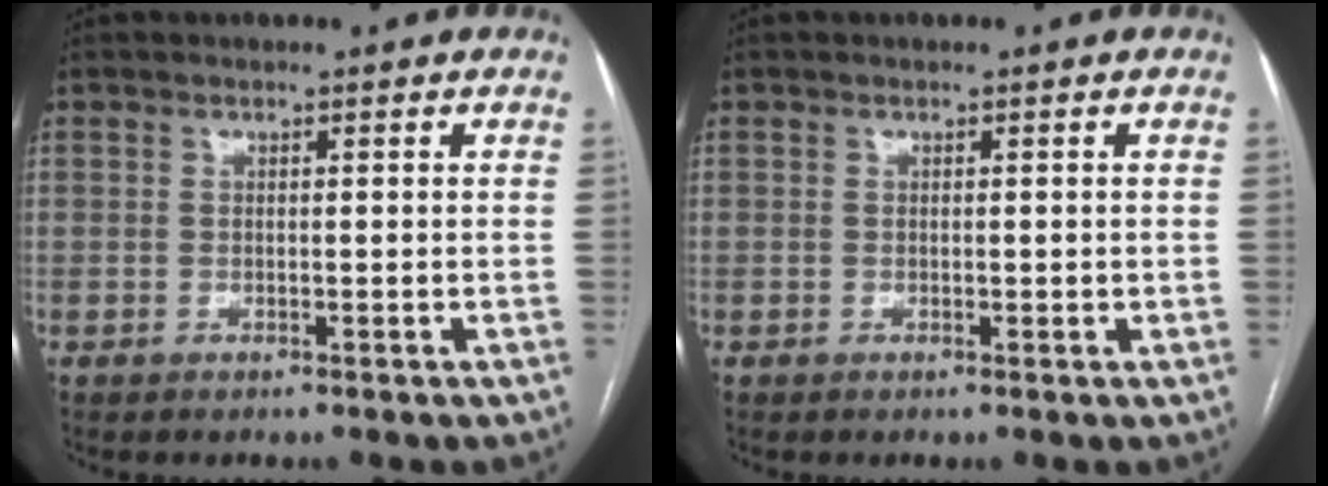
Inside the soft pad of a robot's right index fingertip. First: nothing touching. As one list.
[{"total": 0.8, "force": [0.0, 0.4, 0.6], "torque": [-0.010, 0.000, 0.002]}]